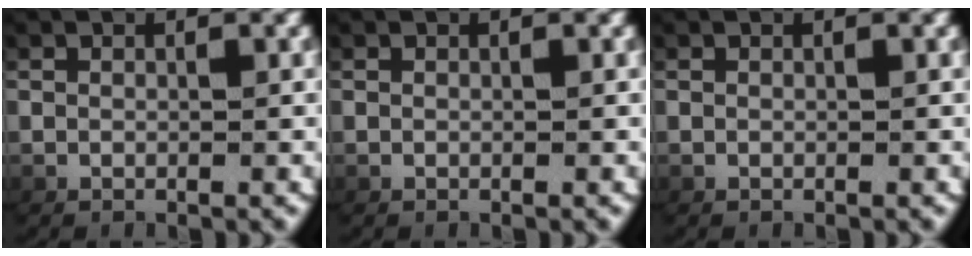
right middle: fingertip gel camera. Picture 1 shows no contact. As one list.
[{"total": 0.0}, {"total": 0.0}]